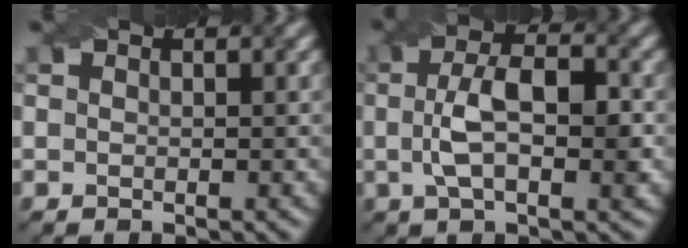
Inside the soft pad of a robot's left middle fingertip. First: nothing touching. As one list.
[{"total": 6.0, "force": [-0.1, 2.6, 5.4], "torque": [-0.098, 0.003, -0.006]}]